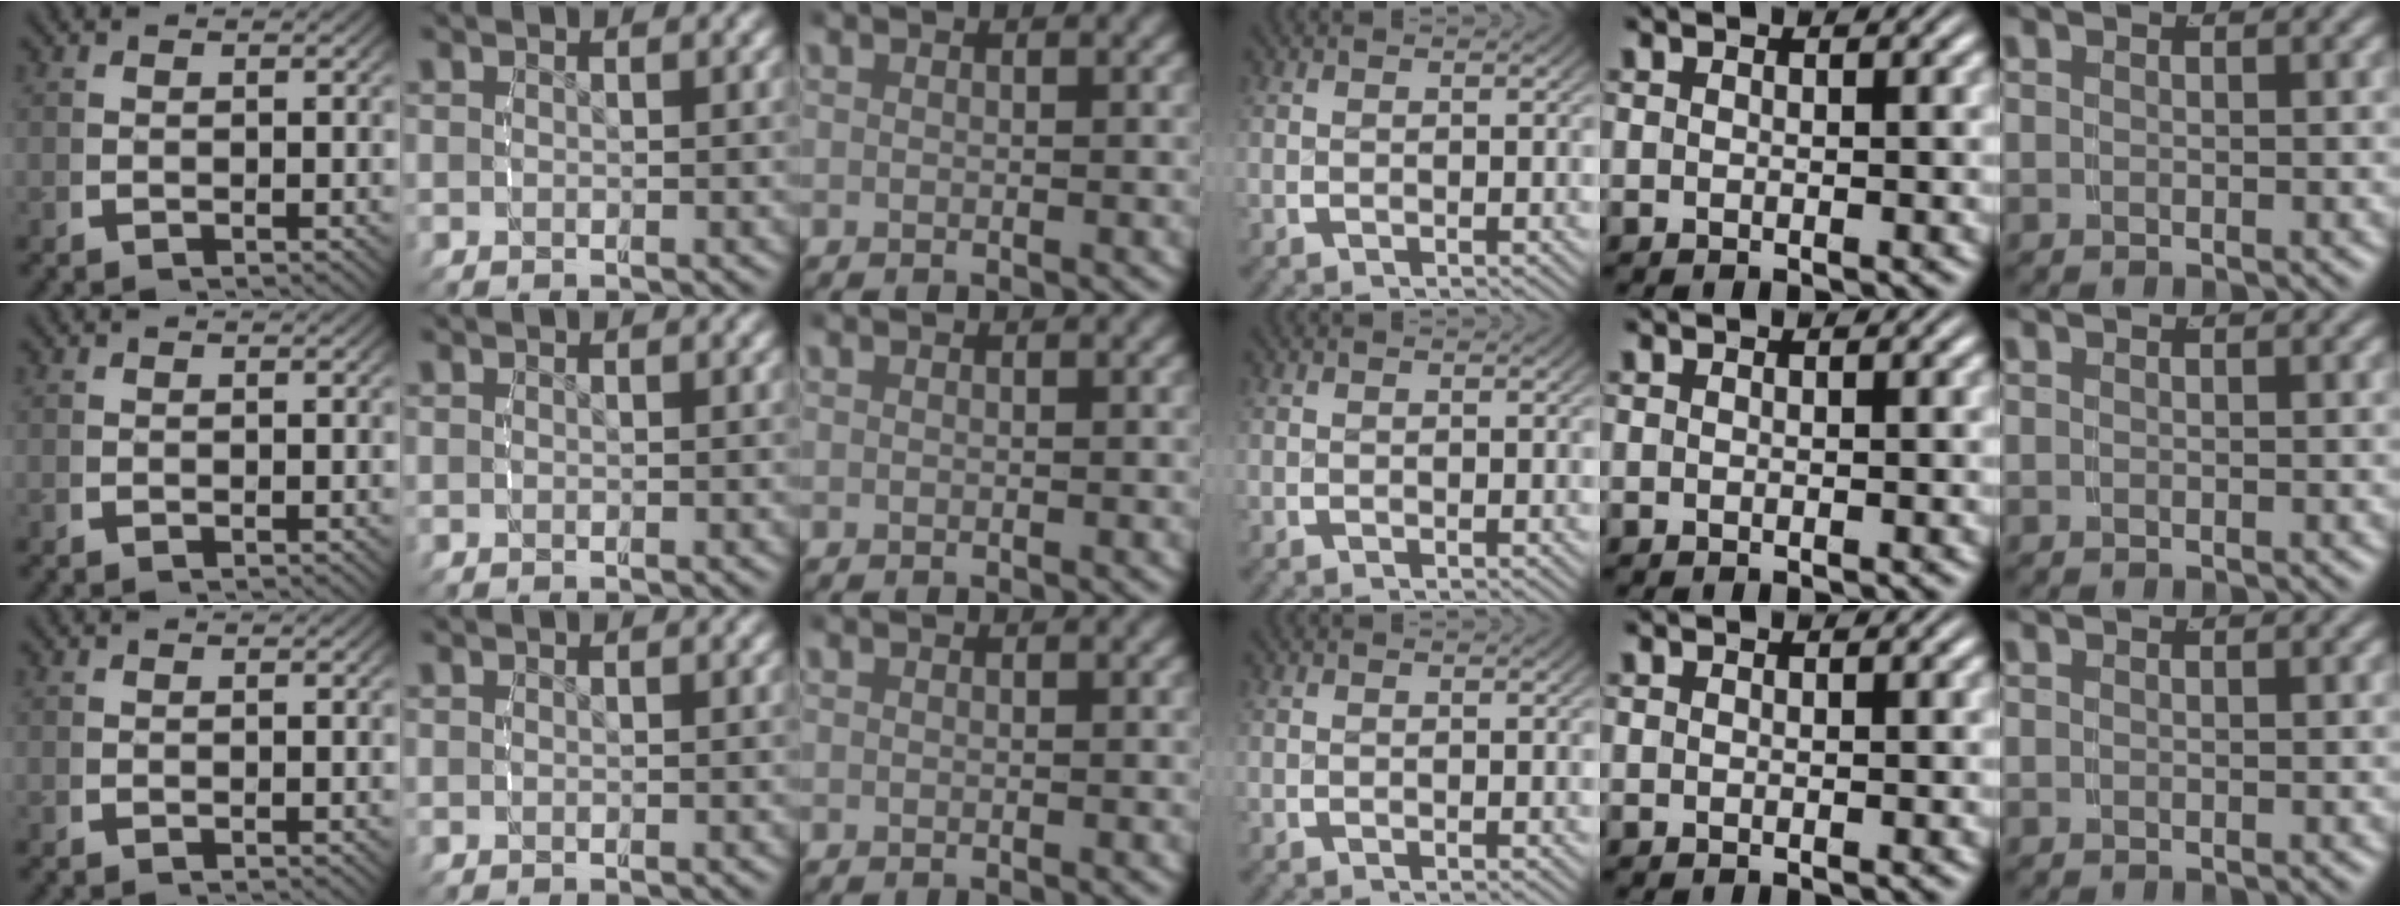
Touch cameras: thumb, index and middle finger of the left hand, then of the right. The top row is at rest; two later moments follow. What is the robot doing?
{"motion": "reach", "object": "coat"}